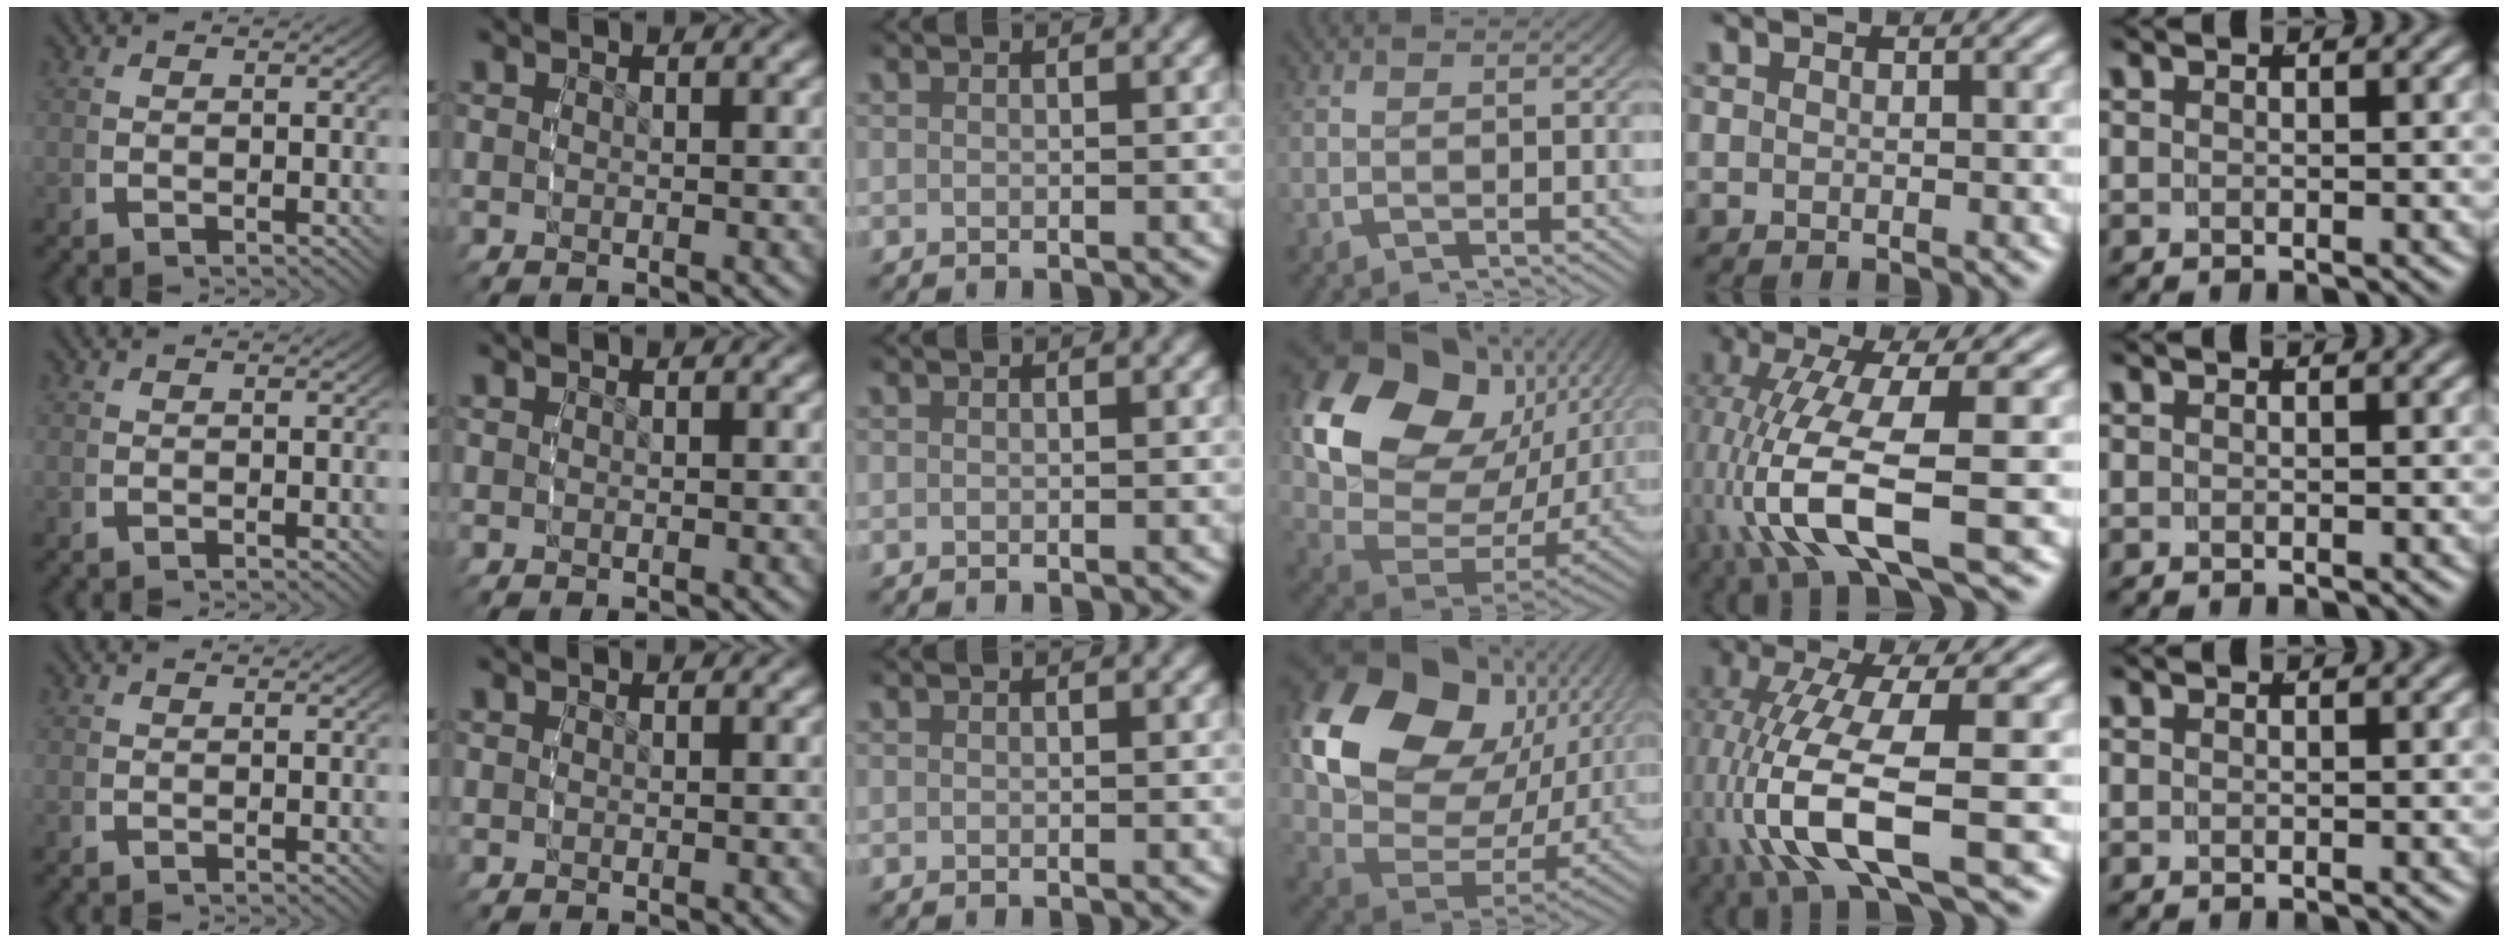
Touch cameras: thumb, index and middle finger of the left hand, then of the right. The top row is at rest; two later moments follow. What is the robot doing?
{"motion": "grasp_and_lifting", "object": "bowl"}